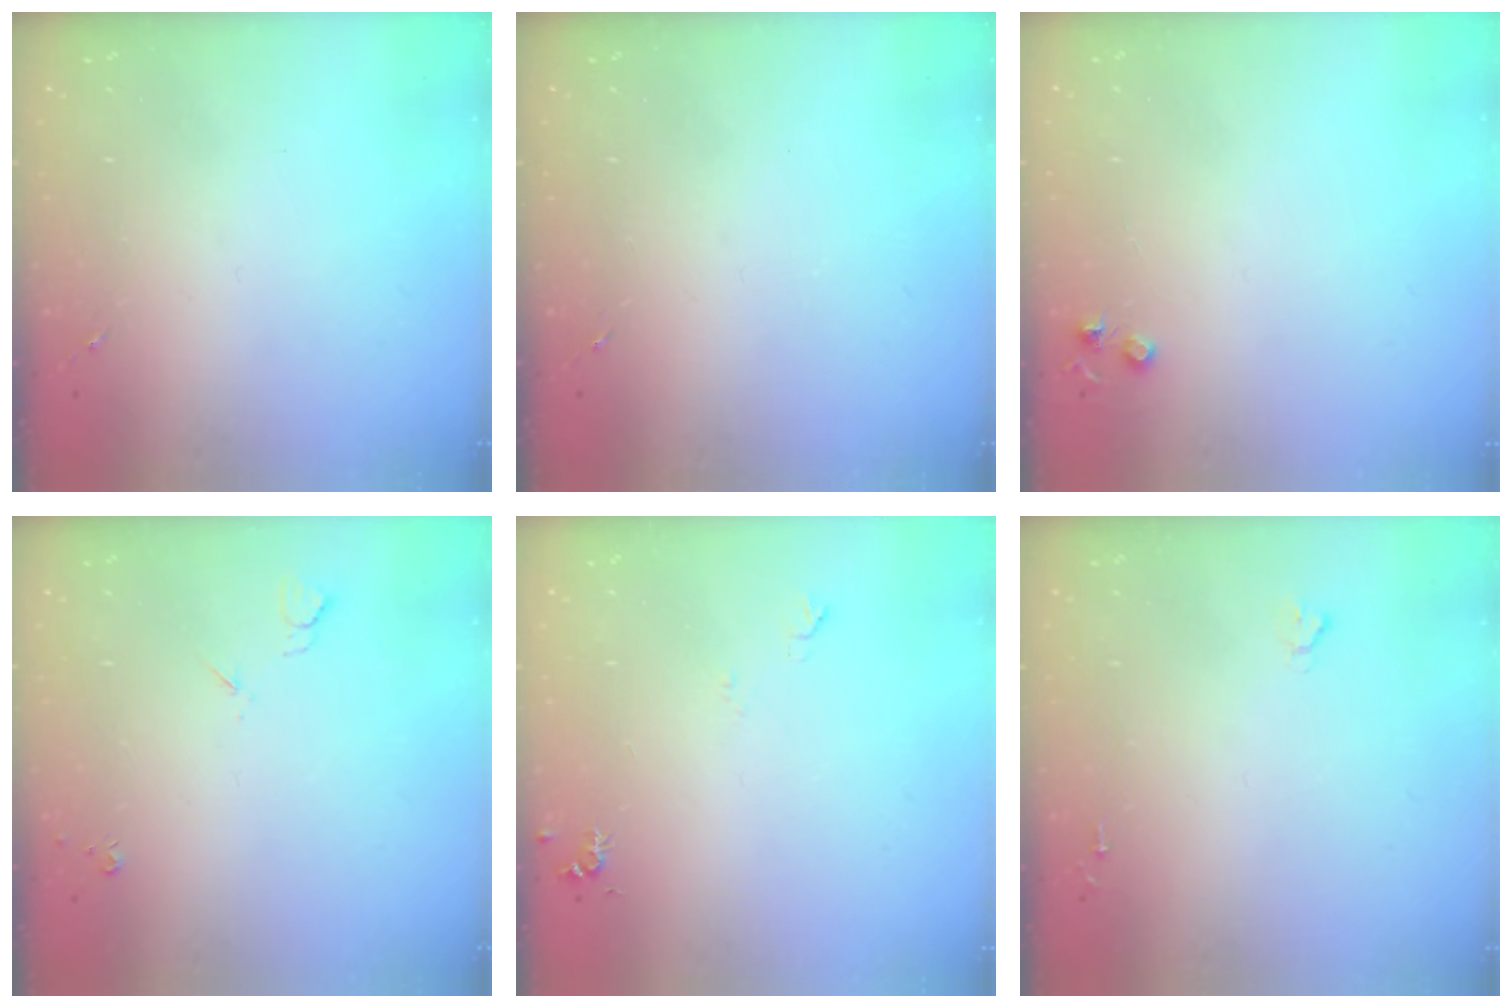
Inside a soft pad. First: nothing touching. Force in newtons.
{"total": 0.0}
{"total": 4.2, "press": 4.1, "slide": 0.7}
{"total": 3.6, "press": 3.5, "slide": 0.8}
{"total": 5.5, "press": 5.5, "slide": 0.7}
{"total": 1.6, "press": 1.6, "slide": 0.2}